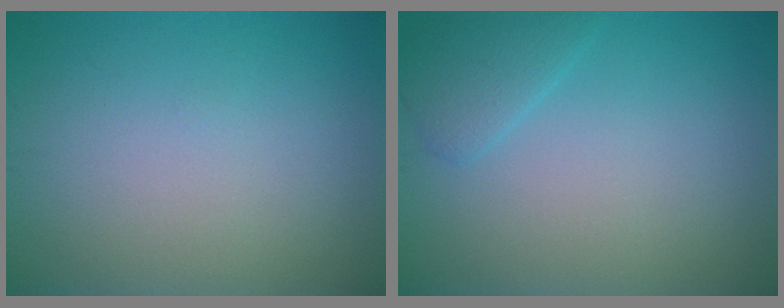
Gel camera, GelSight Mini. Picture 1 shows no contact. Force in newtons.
{"total": 1.8, "press": 1.8, "slide": 0.1}